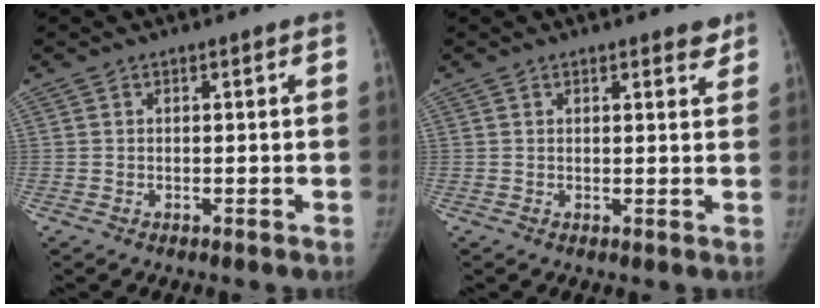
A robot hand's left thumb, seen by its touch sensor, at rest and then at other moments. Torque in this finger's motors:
{"motor_torque": [0.56, -0.12, 0.14, -0.43, 0.08]}